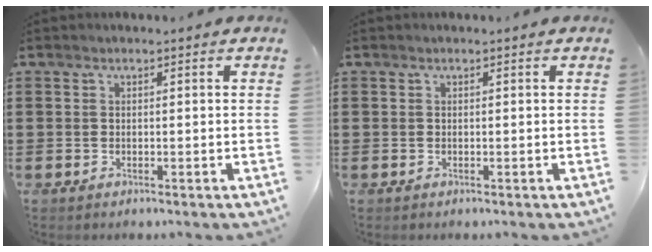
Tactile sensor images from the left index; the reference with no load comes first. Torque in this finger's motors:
{"motor_torque": [-0.04, -0.02, 0.00, 0.00]}